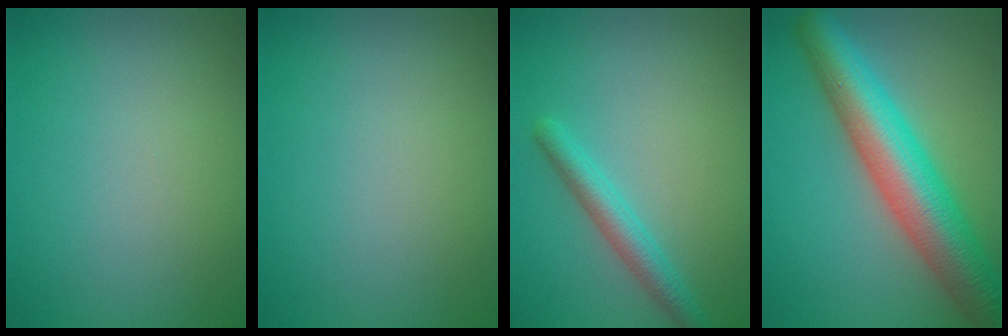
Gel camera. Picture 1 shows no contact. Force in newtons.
{"total": 0.0}
{"total": 2.8, "press": 2.8, "slide": 0.2}
{"total": 9.7, "press": 9.7, "slide": 0.3}